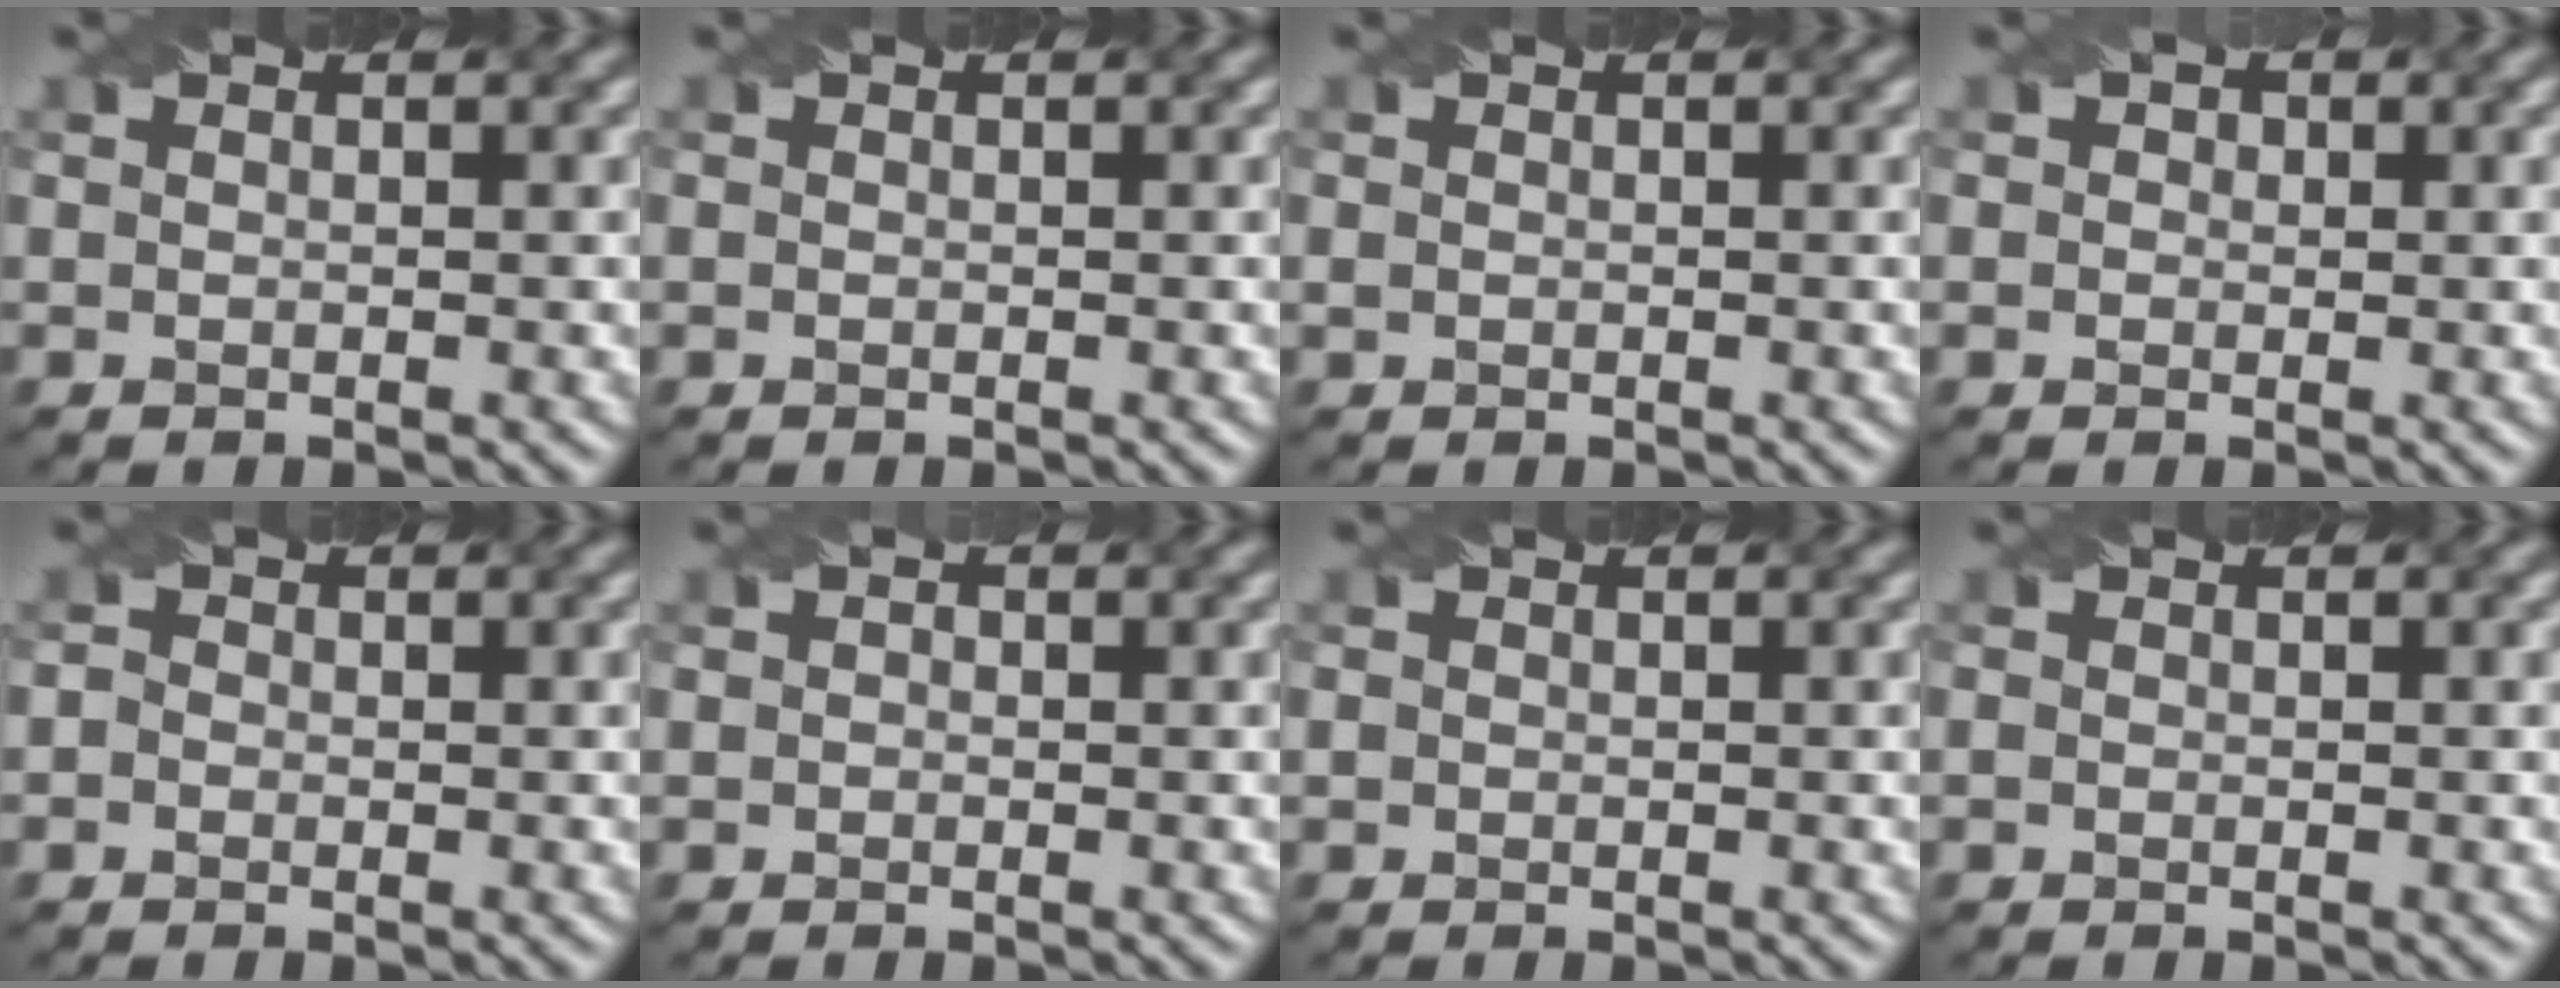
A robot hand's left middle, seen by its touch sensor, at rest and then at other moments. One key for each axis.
{"total": 0.7, "fx": -0.3, "fy": -0.4, "fz": -0.5, "tx": -0.002, "ty": -0.006, "tz": 0.006}
{"total": 1.1, "fx": -0.5, "fy": -0.6, "fz": -0.8, "tx": -0.003, "ty": -0.008, "tz": 0.014}
{"total": 0.7, "fx": -0.3, "fy": 0.1, "fz": -0.5, "tx": -0.007, "ty": 0.004, "tz": 0.009}
{"total": 1.7, "fx": -1.3, "fy": -0.3, "fz": -1.0, "tx": 0.002, "ty": -0.006, "tz": 0.000}
{"total": 1.2, "fx": -0.9, "fy": -0.3, "fz": -0.8, "tx": -0.002, "ty": -0.003, "tz": 0.008}
{"total": 1.4, "fx": -0.8, "fy": -0.6, "fz": -1.0, "tx": -0.002, "ty": -0.002, "tz": 0.012}
{"total": 1.1, "fx": -0.6, "fy": -0.6, "fz": -0.7, "tx": -0.003, "ty": -0.009, "tz": 0.010}